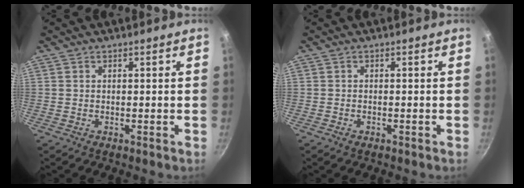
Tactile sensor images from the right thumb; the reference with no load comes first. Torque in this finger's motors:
{"motor_torque": [-0.21, -0.01, -0.37, 0.28, 0.07]}